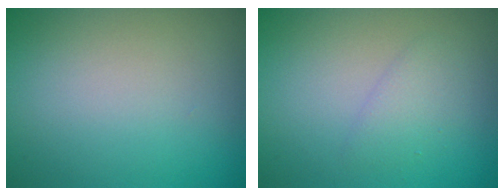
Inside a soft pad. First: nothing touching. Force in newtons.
{"total": 1.7, "press": 1.7, "slide": 0.2}